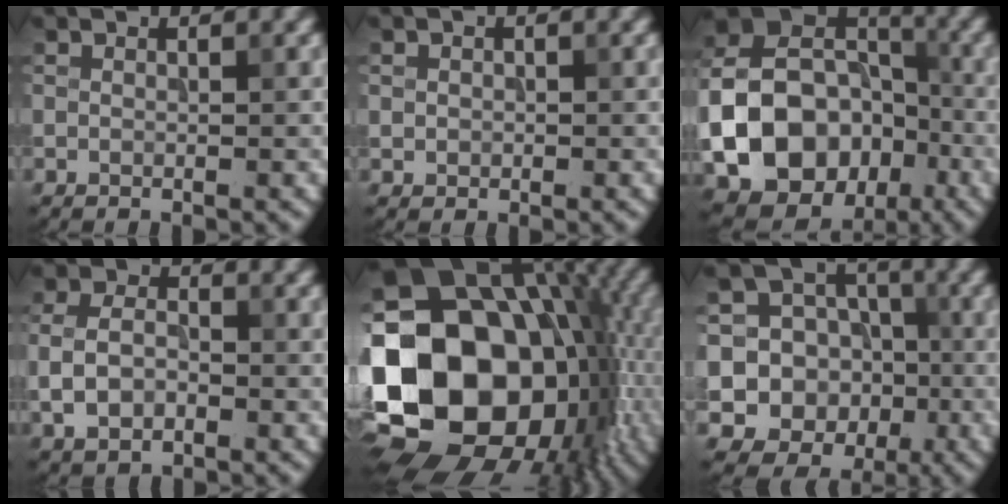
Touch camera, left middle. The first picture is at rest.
{"total": 1.0, "force": [0.0, 0.9, 0.2], "torque": [0.002, -0.003, 0.001]}
{"total": 15.4, "force": [-4.5, 12.3, 8.2], "torque": [-0.205, -0.016, -0.083]}
{"total": 3.7, "force": [-0.6, 2.6, 2.7], "torque": [-0.054, 0.000, -0.014]}
{"total": 21.5, "force": [-2.7, 16.0, 14.2], "torque": [-0.286, 0.001, -0.038]}
{"total": 18.2, "force": [-3.7, 17.3, 3.9], "torque": [-0.109, -0.002, -0.070]}